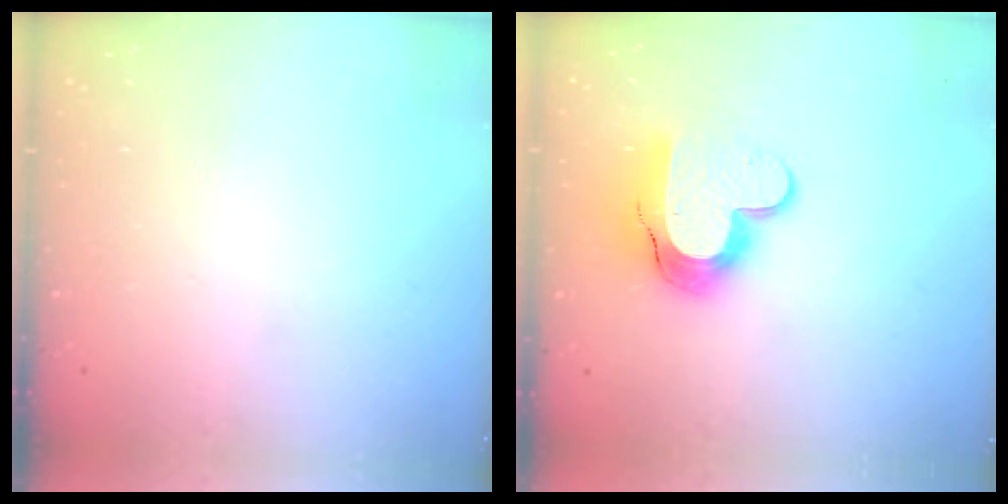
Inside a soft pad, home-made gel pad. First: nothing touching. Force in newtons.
{"total": 13.0, "press": 13.0, "slide": 1.0}